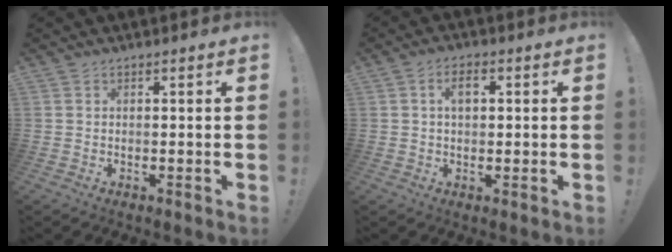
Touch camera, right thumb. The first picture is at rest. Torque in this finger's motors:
{"motor_torque": [0.45, 0.54, 0.08, 0.03, 0.01]}